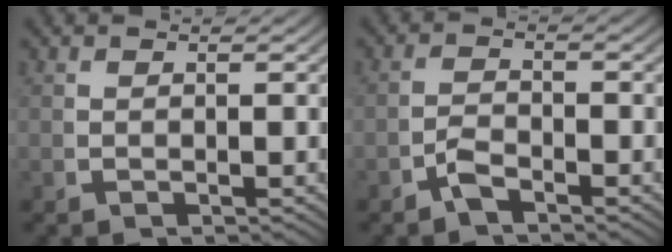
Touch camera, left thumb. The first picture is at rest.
{"total": 1.9, "force": [-1.6, 0.7, 0.8], "torque": [-0.014, -0.003, -0.033]}